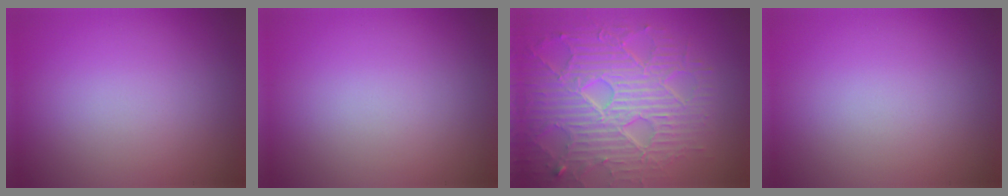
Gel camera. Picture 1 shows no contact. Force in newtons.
{"total": 0.0}
{"total": 8.2, "press": 6.0, "slide": 5.6}
{"total": 0.0}